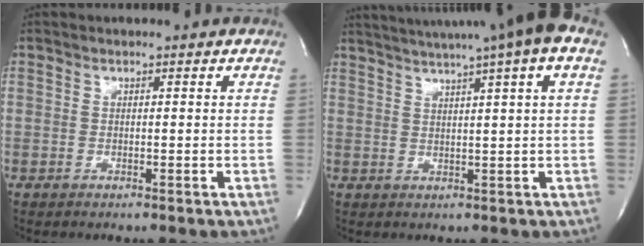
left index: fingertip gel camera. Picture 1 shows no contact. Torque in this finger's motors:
{"motor_torque": [0.92, -0.77, 0.81, 0.21]}